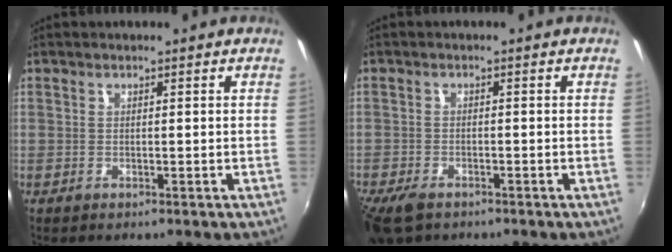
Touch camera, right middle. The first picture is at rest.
{"total": 6.6, "force": [-4.8, 3.0, 3.4], "torque": [-0.092, -0.026, -0.092]}